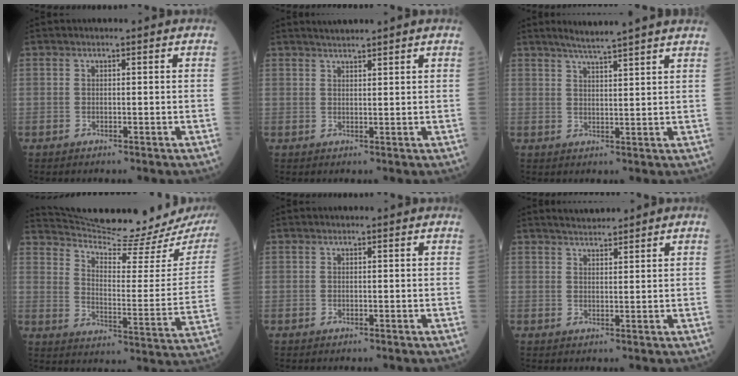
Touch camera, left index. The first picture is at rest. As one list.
[{"total": 2.1, "force": [2.0, -0.5, 0.5], "torque": [-0.008, 0.007, 0.038]}, {"total": 7.7, "force": [6.7, -0.9, 3.6], "torque": [-0.058, 0.014, 0.089]}, {"total": 20.9, "force": [19.8, 0.1, 6.8], "torque": [-0.107, -0.085, 0.268]}, {"total": 0.0}, {"total": 2.9, "force": [2.8, 0.2, 0.7], "torque": [-0.016, 0.010, 0.049]}]